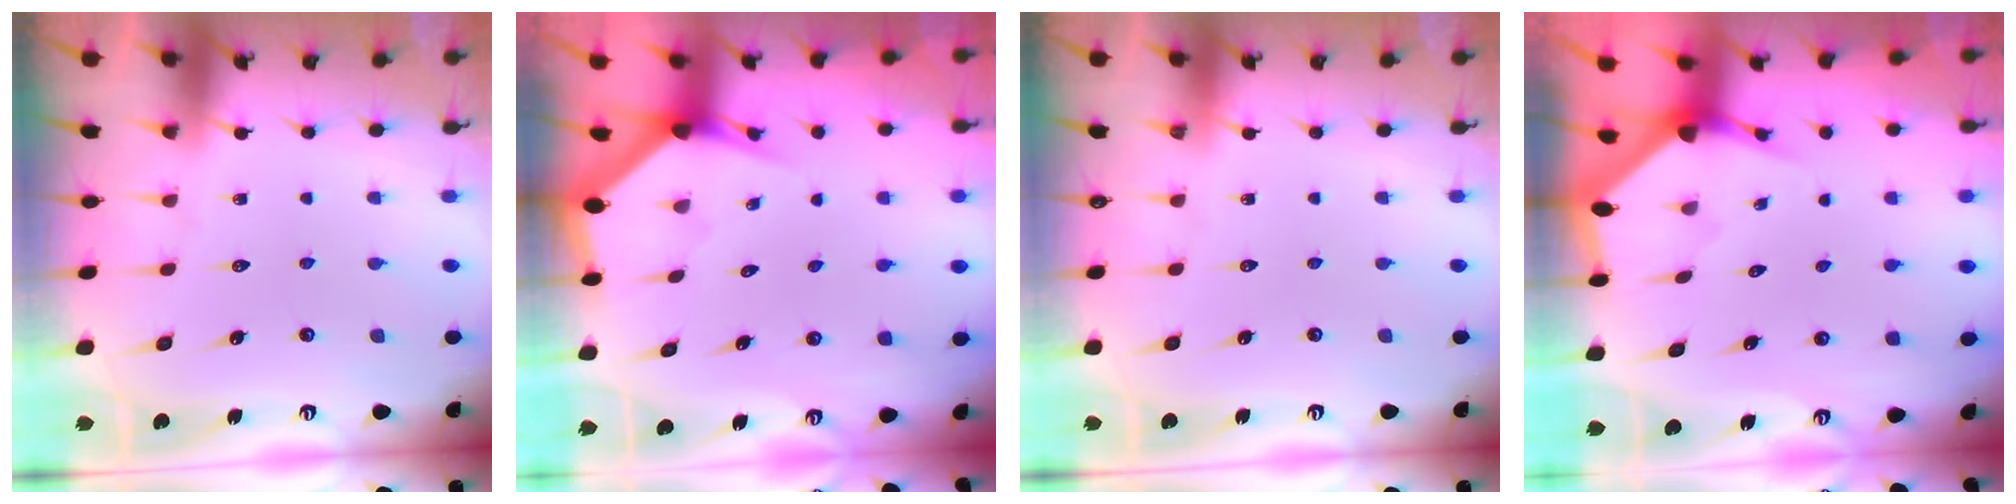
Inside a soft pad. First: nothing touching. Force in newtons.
{"total": 2.9, "press": 2.9, "slide": 0.2}
{"total": 0.0}
{"total": 2.9, "press": 2.9, "slide": 0.2}